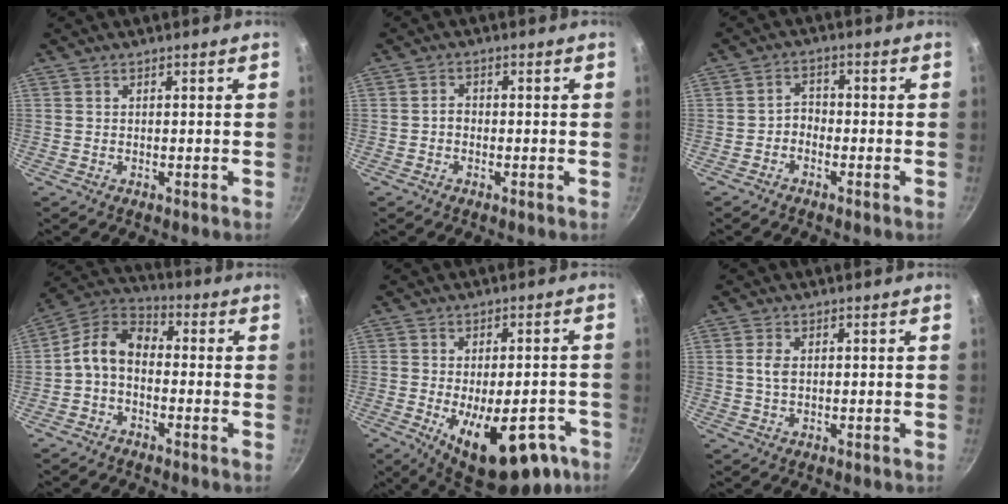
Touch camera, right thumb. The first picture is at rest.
{"total": 1.6, "force": [-0.6, 1.2, 0.9], "torque": [-0.012, 0.011, -0.014]}
{"total": 2.6, "force": [-1.6, 1.8, 1.1], "torque": [-0.010, 0.024, -0.034]}
{"total": 8.4, "force": [-1.7, 5.6, 6.0], "torque": [-0.107, 0.045, -0.052]}
{"total": 18.8, "force": [-8.0, 8.8, 14.6], "torque": [-0.162, 0.012, -0.099]}
{"total": 1.8, "force": [0.3, 1.0, 1.5], "torque": [-0.030, 0.000, 0.006]}